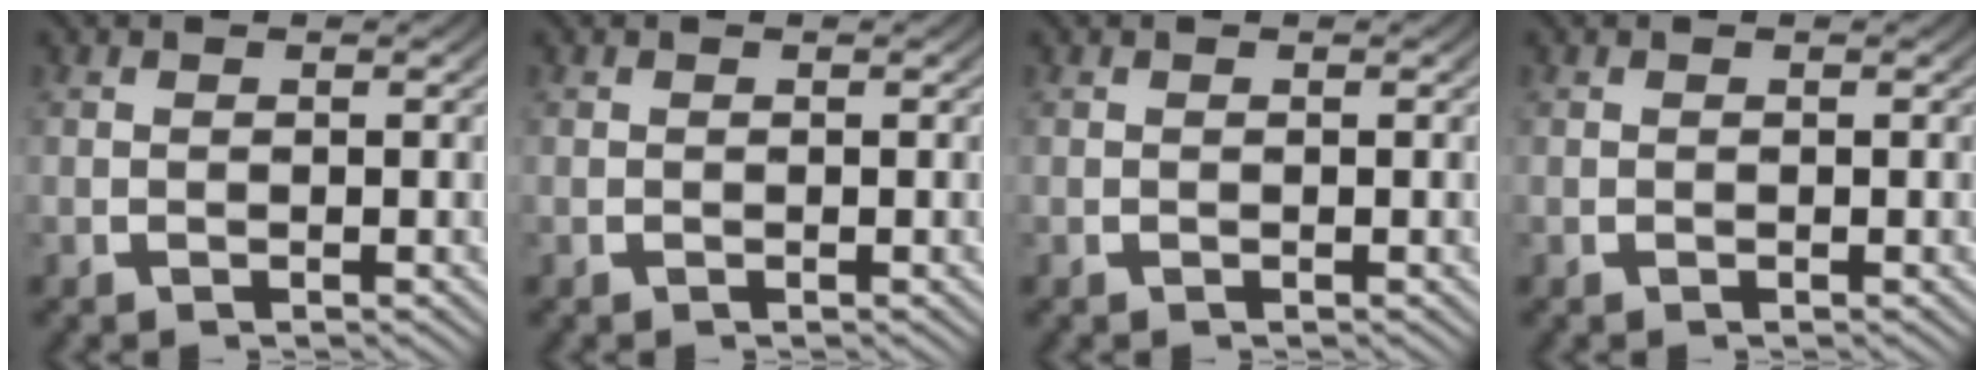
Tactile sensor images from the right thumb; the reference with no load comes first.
{"total": 0.0}
{"total": 0.0}
{"total": 0.0}